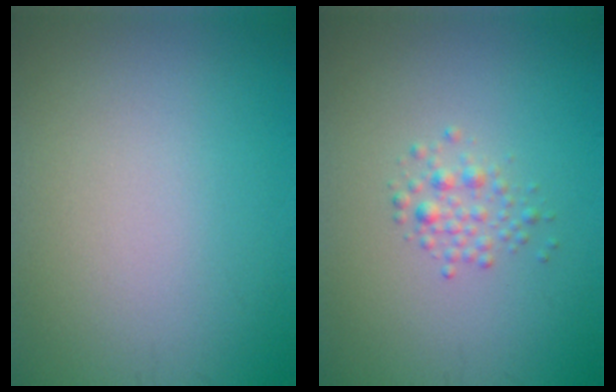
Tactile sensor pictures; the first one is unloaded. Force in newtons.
{"total": 1.6, "press": 1.6, "slide": 0.0}